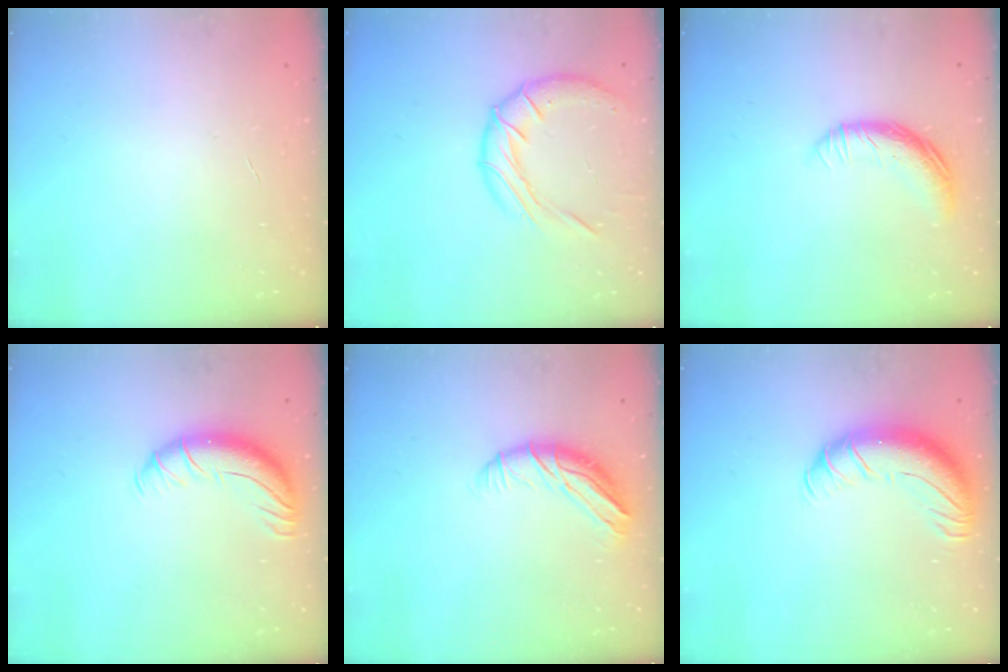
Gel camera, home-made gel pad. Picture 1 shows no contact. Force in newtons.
{"total": 12.9, "press": 12.8, "slide": 1.5}
{"total": 10.6, "press": 10.6, "slide": 0.4}
{"total": 10.5, "press": 10.2, "slide": 2.4}
{"total": 9.9, "press": 9.7, "slide": 2.1}
{"total": 13.4, "press": 13.0, "slide": 3.0}